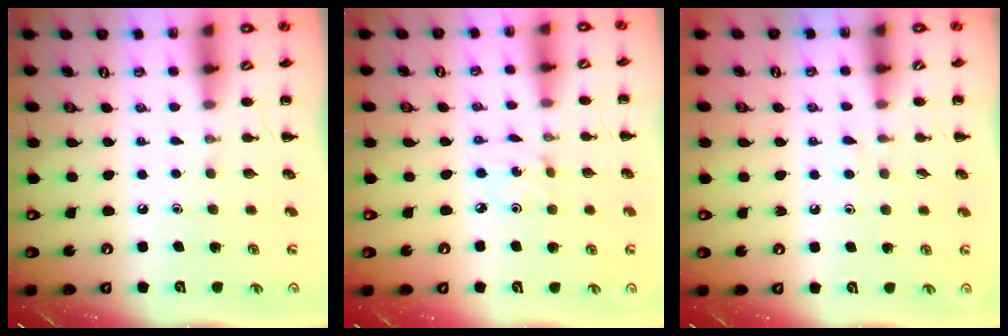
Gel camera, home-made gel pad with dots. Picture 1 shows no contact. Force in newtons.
{"total": 1.0, "press": 0.9, "slide": 0.3}
{"total": 3.3, "press": 3.1, "slide": 1.3}